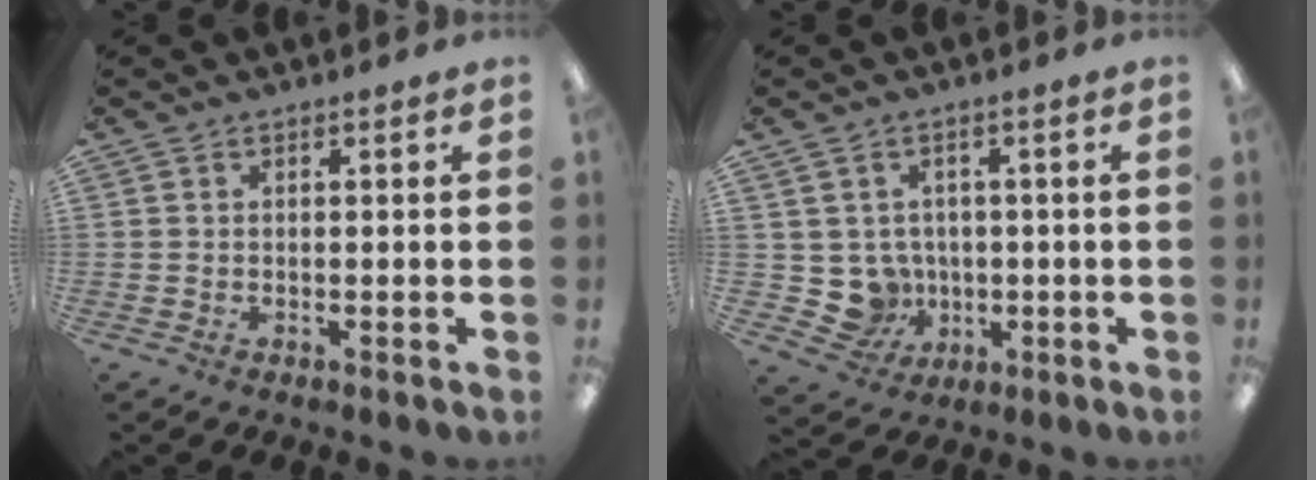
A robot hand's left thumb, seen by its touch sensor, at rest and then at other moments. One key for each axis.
{"total": 6.7, "fx": 0.4, "fy": 6.5, "fz": 1.6, "tx": -0.052, "ty": -0.007, "tz": 0.016}